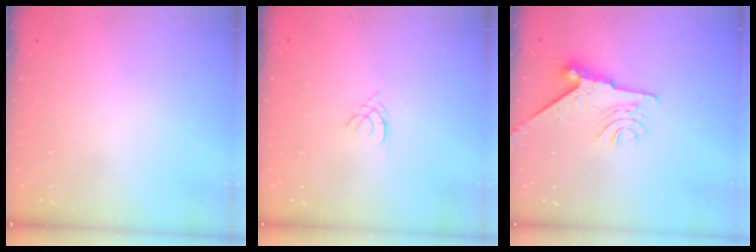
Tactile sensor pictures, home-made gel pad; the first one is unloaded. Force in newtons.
{"total": 1.1, "press": 1.0, "slide": 0.3}
{"total": 11.5, "press": 11.4, "slide": 1.2}